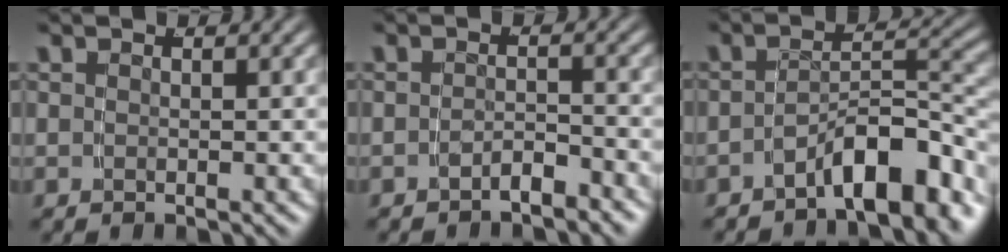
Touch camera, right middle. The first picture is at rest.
{"total": 2.0, "force": [-1.9, 0.5, 0.4], "torque": [0.003, -0.001, -0.035]}
{"total": 6.9, "force": [-4.3, 2.4, 4.9], "torque": [-0.048, -0.001, -0.063]}